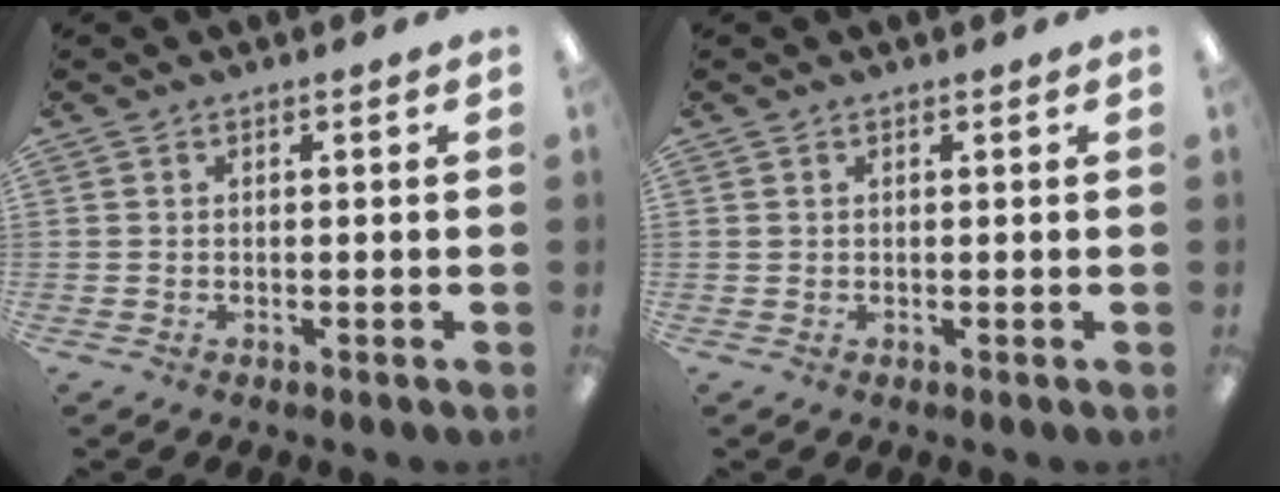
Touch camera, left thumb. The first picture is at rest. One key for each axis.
{"total": 0.6, "fx": 0.5, "fy": 0.3, "fz": 0.0, "tx": 0.000, "ty": 0.001, "tz": 0.010}